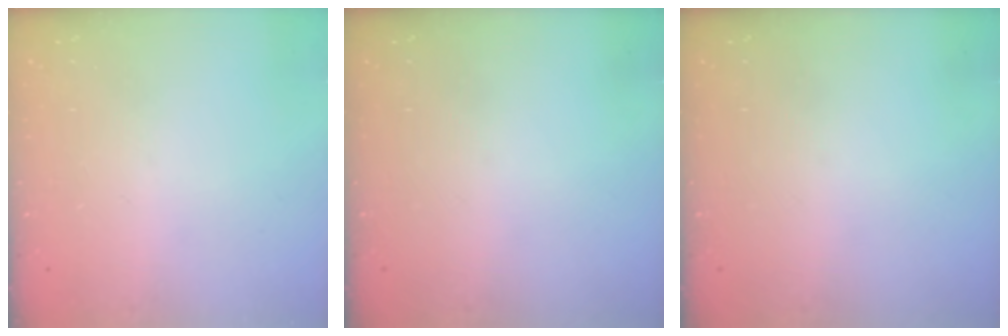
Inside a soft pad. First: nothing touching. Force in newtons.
{"total": 0.0}
{"total": 0.0}